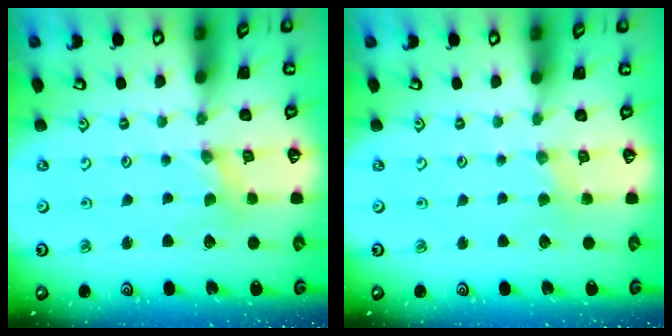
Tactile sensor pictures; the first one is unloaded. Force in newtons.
{"total": 2.2, "press": 2.1, "slide": 0.4}